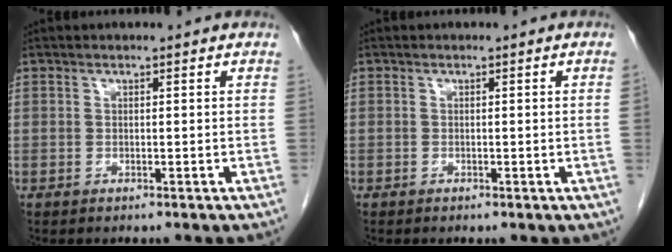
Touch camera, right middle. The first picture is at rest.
{"total": 0.6, "force": [-0.1, -0.2, 0.6], "torque": [-0.007, 0.000, -0.002]}